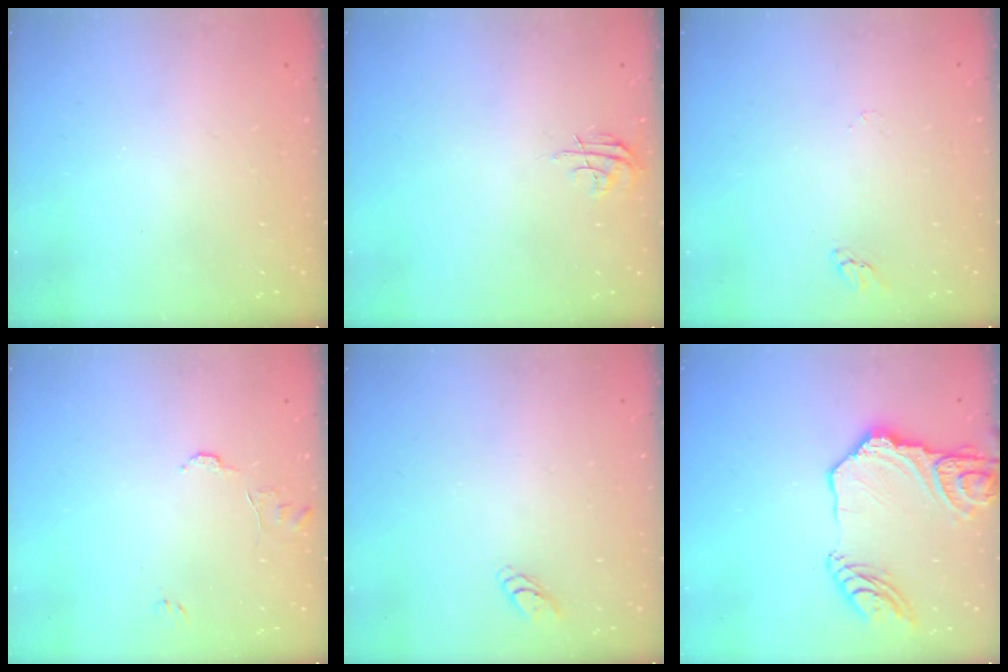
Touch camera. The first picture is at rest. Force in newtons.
{"total": 4.8, "press": 4.8, "slide": 0.4}
{"total": 2.5, "press": 2.5, "slide": 0.2}
{"total": 7.7, "press": 7.6, "slide": 0.7}
{"total": 2.8, "press": 2.8, "slide": 0.3}
{"total": 17.7, "press": 17.6, "slide": 2.1}